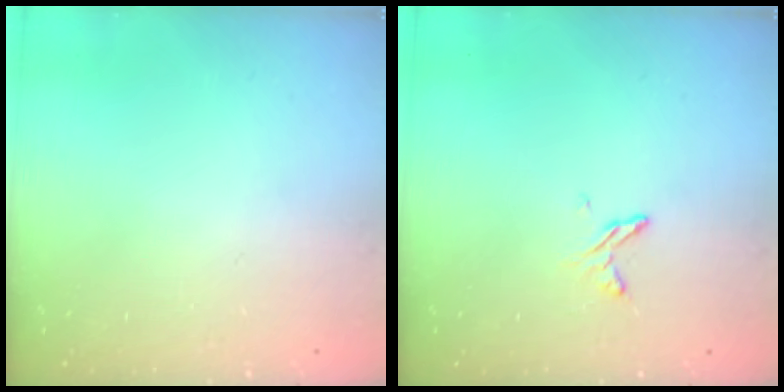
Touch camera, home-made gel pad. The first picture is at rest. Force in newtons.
{"total": 4.0, "press": 4.0, "slide": 0.5}